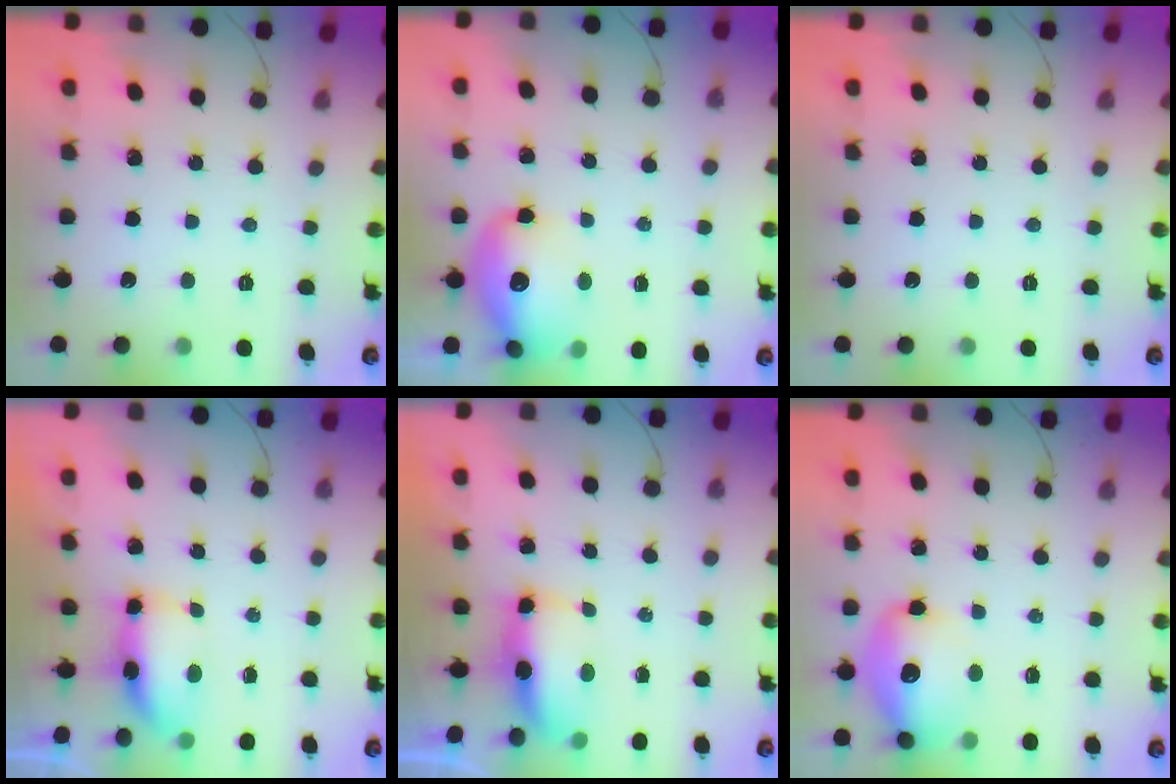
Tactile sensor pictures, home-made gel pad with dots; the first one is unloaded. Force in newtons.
{"total": 13.9, "press": 13.6, "slide": 3.2}
{"total": 0.0}
{"total": 13.8, "press": 8.9, "slide": 10.6}
{"total": 13.6, "press": 9.2, "slide": 10.0}
{"total": 13.0, "press": 12.5, "slide": 3.7}